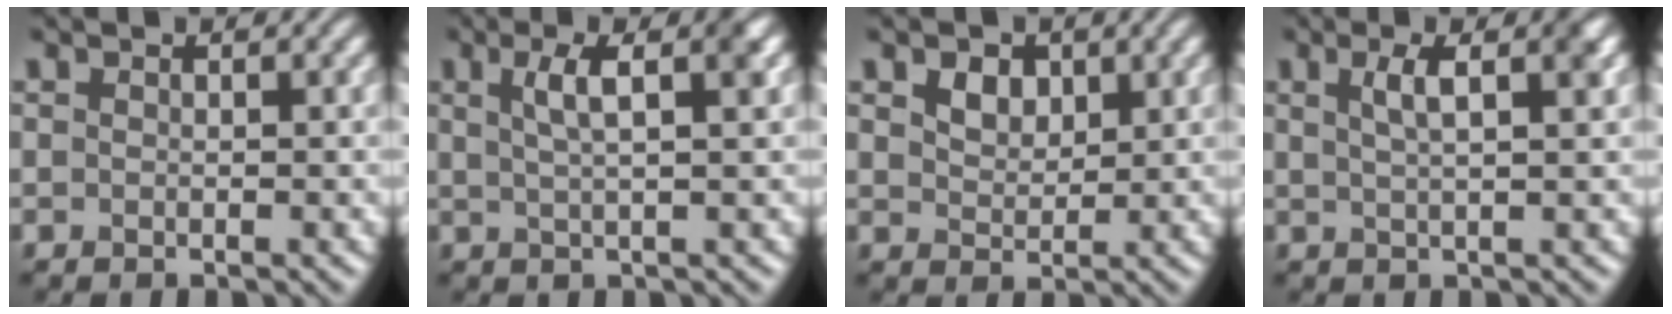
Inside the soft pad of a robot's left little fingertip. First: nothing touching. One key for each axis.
{"total": 3.9, "fx": 1.3, "fy": 1.0, "fz": 3.5, "tx": -0.049, "ty": 0.009, "tz": 0.020}
{"total": 2.3, "fx": 1.2, "fy": 1.5, "fz": 1.2, "tx": -0.026, "ty": -0.003, "tz": 0.020}
{"total": 3.5, "fx": 1.3, "fy": 1.0, "fz": 3.1, "tx": -0.038, "ty": 0.009, "tz": 0.018}